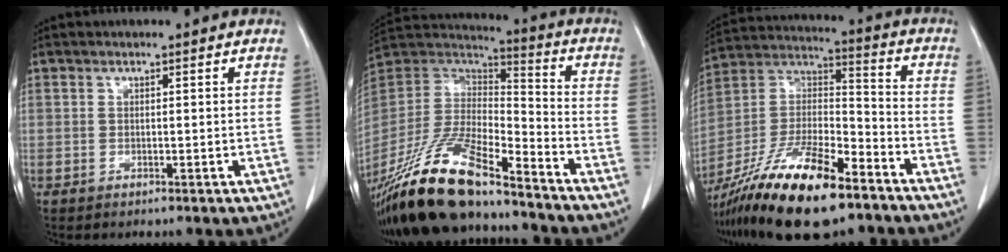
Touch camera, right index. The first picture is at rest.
{"total": 21.9, "force": [-17.2, 4.7, 12.6], "torque": [-0.274, -0.022, -0.323]}
{"total": 20.4, "force": [-14.4, 3.9, 13.9], "torque": [-0.292, -0.018, -0.262]}